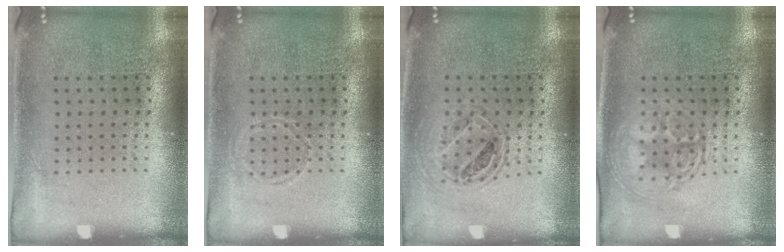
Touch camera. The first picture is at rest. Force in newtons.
{"total": 0.8, "press": 0.7, "slide": 0.2}
{"total": 0.8, "press": 0.8, "slide": 0.0}
{"total": 1.7, "press": 1.7, "slide": 0.3}